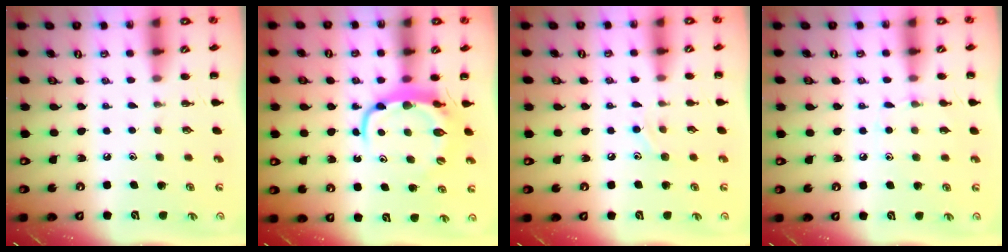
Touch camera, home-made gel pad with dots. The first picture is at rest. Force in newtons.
{"total": 7.7, "press": 7.6, "slide": 1.2}
{"total": 6.0, "press": 5.8, "slide": 1.6}
{"total": 7.0, "press": 6.7, "slide": 1.8}